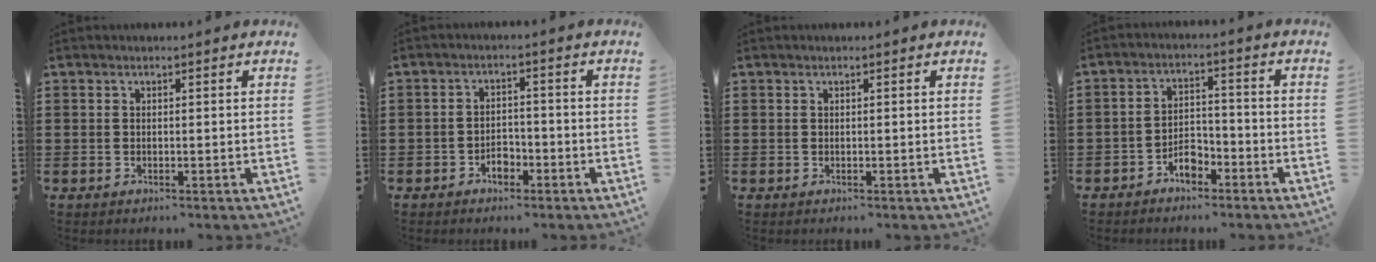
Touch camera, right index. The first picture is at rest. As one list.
[{"total": 2.9, "force": [-1.9, 1.6, 1.4], "torque": [-0.028, 0.003, -0.039]}, {"total": 0.0}, {"total": 4.3, "force": [-3.2, 1.9, 2.1], "torque": [-0.035, 0.011, -0.062]}]